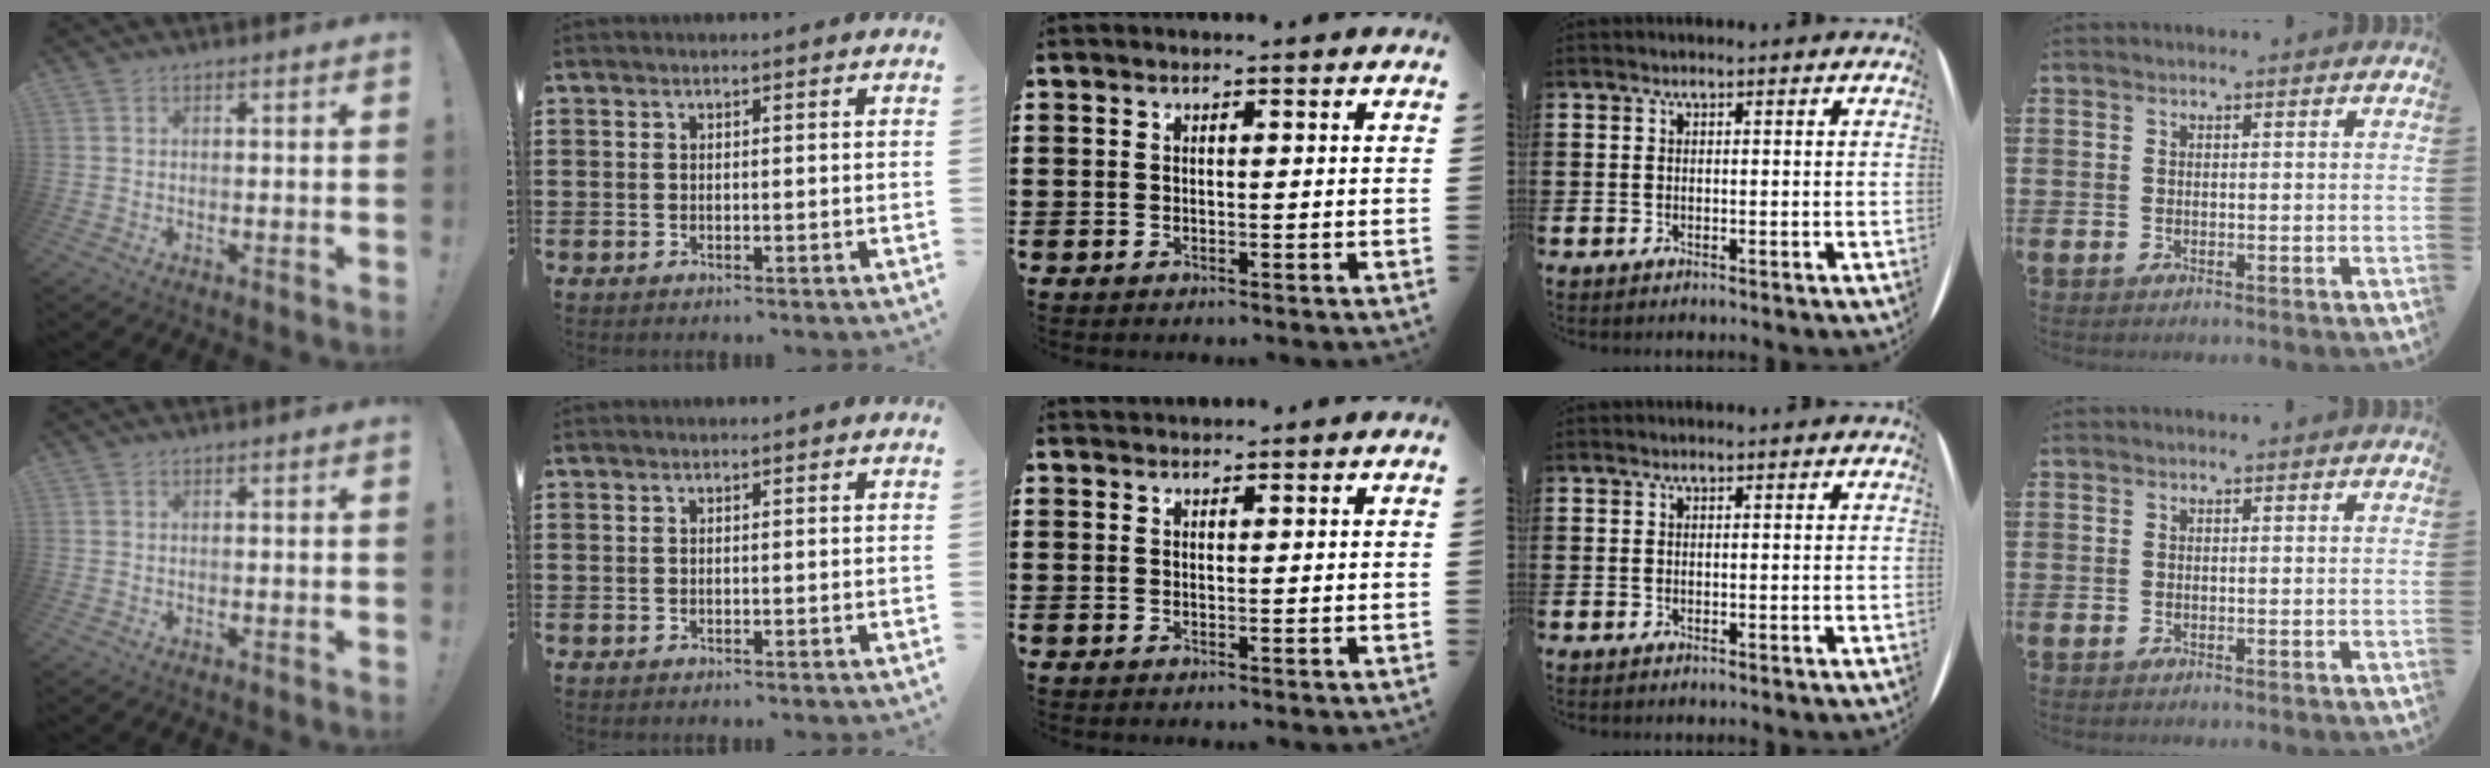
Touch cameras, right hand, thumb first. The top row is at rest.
{"middle": {"total": 1.2, "force": [1.1, 0.4, -0.1], "torque": [-0.001, 0.002, 0.022]}}